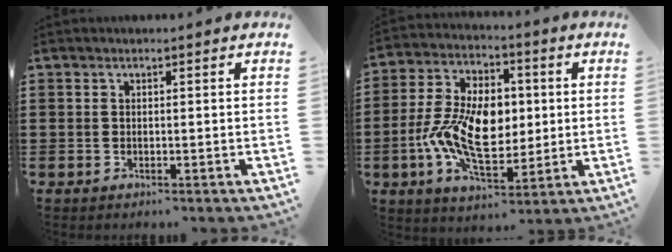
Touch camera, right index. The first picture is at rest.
{"total": 12.4, "force": [-0.7, 7.6, 9.8], "torque": [-0.211, 0.006, -0.014]}